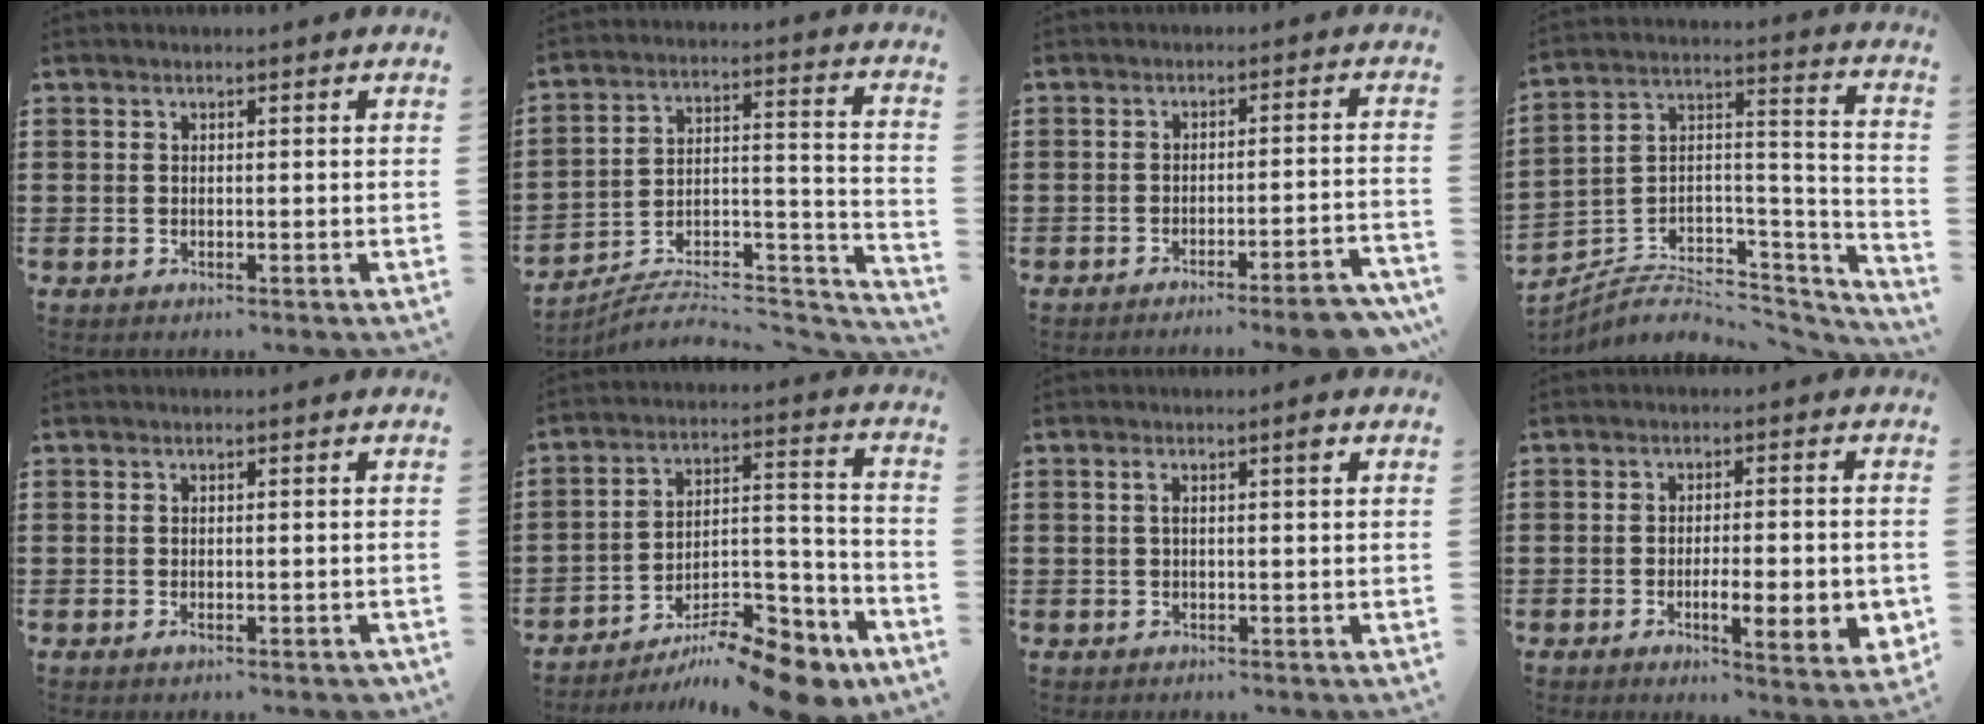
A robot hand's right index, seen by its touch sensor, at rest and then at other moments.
{"total": 5.8, "force": [-5.4, 1.2, 1.9], "torque": [-0.026, -0.006, -0.108]}
{"total": 4.6, "force": [-4.0, -0.2, 2.4], "torque": [-0.037, -0.011, -0.073]}
{"total": 4.7, "force": [-3.2, 2.9, 2.0], "torque": [-0.043, -0.006, -0.063]}
{"total": 0.8, "force": [-0.4, 0.2, 0.7], "torque": [-0.015, -0.005, -0.007]}
{"total": 12.0, "force": [-9.5, 3.7, 6.3], "torque": [-0.089, 0.045, -0.176]}
{"total": 1.8, "force": [0.4, 0.2, 1.8], "torque": [-0.035, 0.002, 0.005]}
{"total": 6.7, "force": [-1.9, 1.5, 6.2], "torque": [-0.092, -0.007, -0.032]}